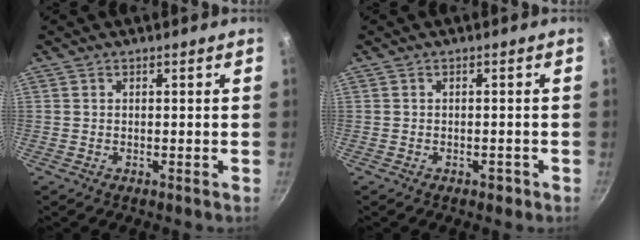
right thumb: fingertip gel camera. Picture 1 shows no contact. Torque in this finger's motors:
{"motor_torque": [0.40, -0.17, 0.57, -0.12, -0.01]}